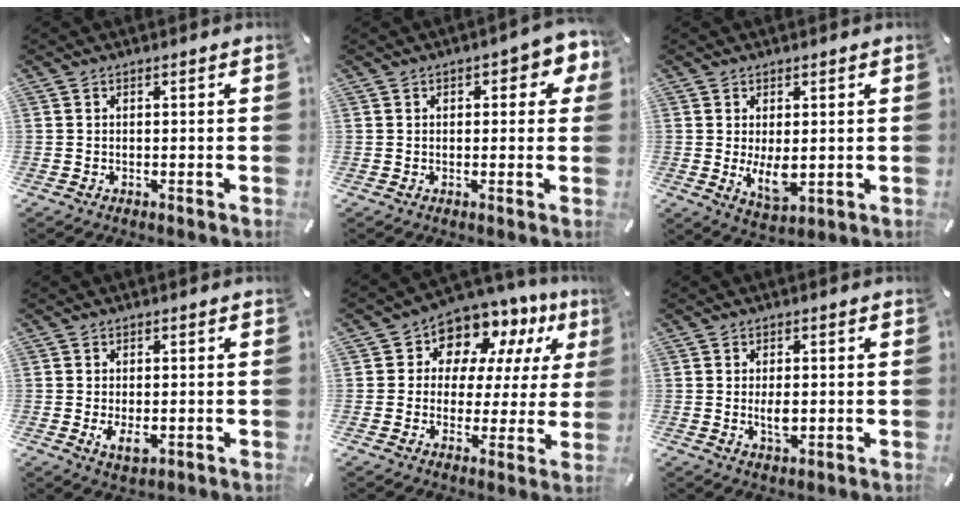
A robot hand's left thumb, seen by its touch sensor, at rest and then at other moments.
{"total": 4.5, "force": [1.4, 2.6, 3.4], "torque": [-0.046, 0.003, 0.018]}
{"total": 6.7, "force": [0.0, 3.5, 5.7], "torque": [-0.110, -0.009, -0.003]}
{"total": 3.9, "force": [-0.7, 2.2, 3.1], "torque": [-0.066, -0.008, -0.016]}
{"total": 10.1, "force": [7.4, 6.6, 2.0], "torque": [-0.043, -0.071, 0.137]}
{"total": 3.9, "force": [-0.1, 2.2, 3.2], "torque": [-0.068, -0.007, -0.006]}